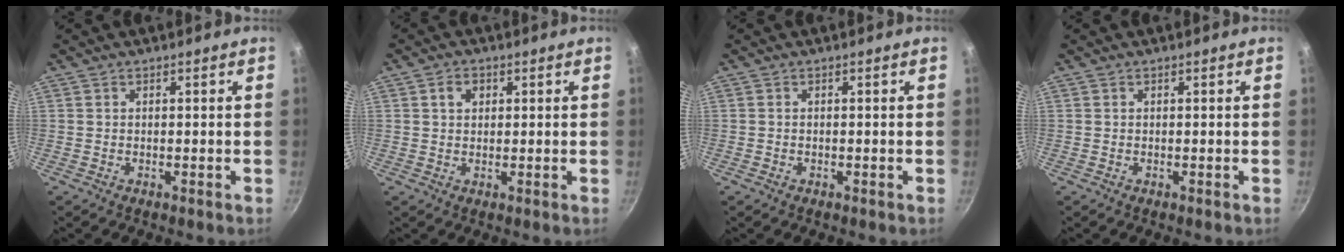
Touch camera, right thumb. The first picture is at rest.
{"total": 3.0, "force": [1.0, 2.3, 1.6], "torque": [-0.016, 0.002, 0.015]}
{"total": 0.0}
{"total": 0.0}